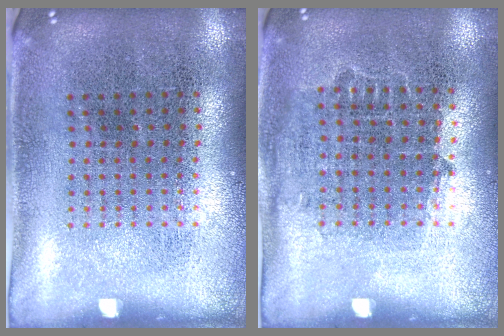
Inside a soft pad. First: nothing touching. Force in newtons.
{"total": 0.8, "press": 0.7, "slide": 0.4}